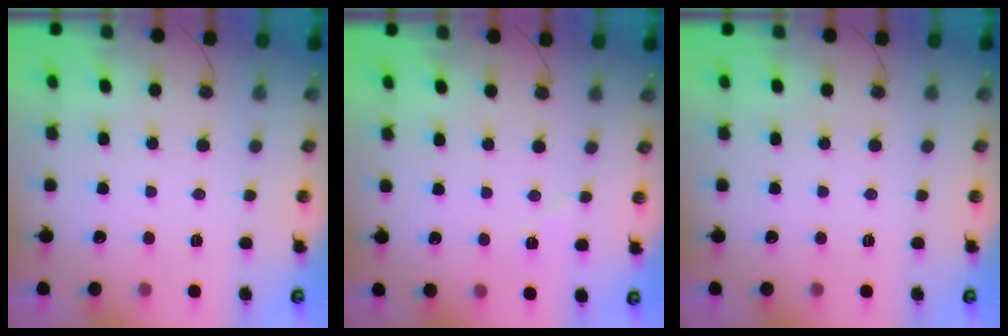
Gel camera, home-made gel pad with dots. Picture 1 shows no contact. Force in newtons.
{"total": 4.7, "press": 4.3, "slide": 1.8}
{"total": 0.0}